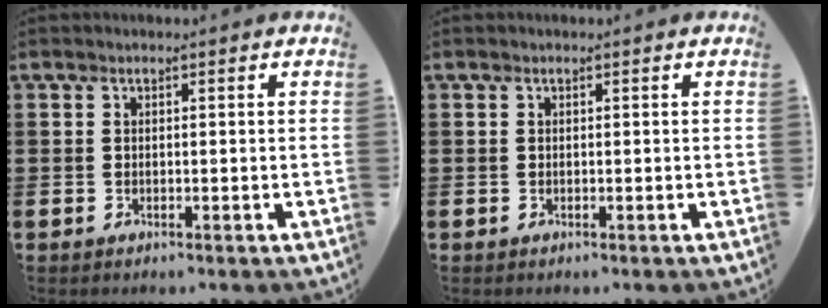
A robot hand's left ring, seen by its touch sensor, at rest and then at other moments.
{"total": 0.0}